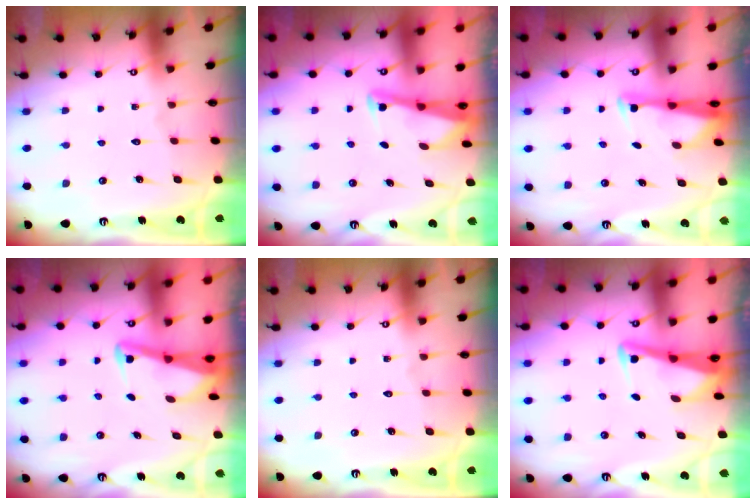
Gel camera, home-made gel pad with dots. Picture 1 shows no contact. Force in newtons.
{"total": 2.5, "press": 2.5, "slide": 0.1}
{"total": 2.9, "press": 2.8, "slide": 0.7}
{"total": 3.0, "press": 3.0, "slide": 0.3}
{"total": 0.0}
{"total": 3.3, "press": 3.3, "slide": 0.3}